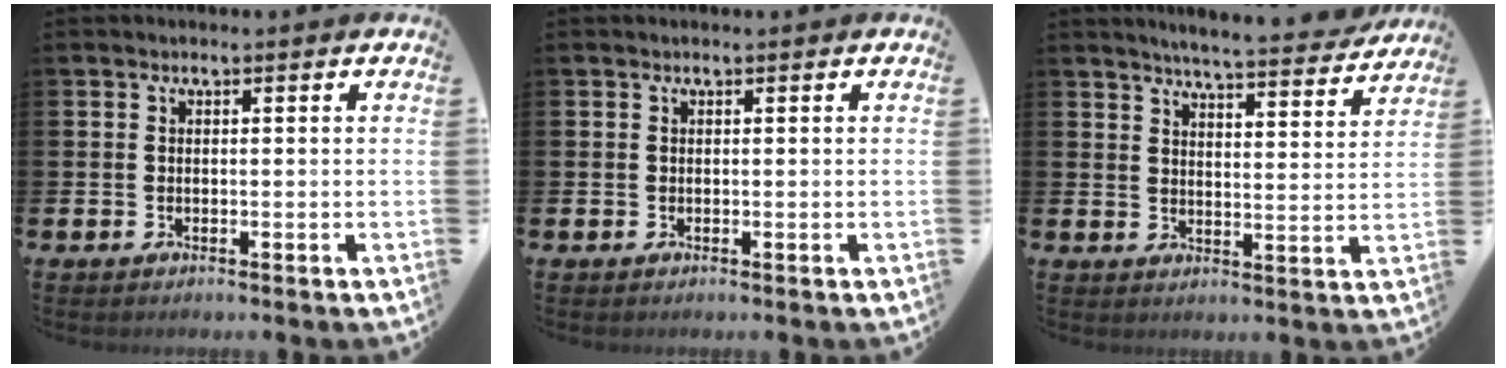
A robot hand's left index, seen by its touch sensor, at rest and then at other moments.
{"total": 0.0}
{"total": 5.6, "force": [5.5, -0.1, 1.2], "torque": [-0.030, -0.042, 0.092]}